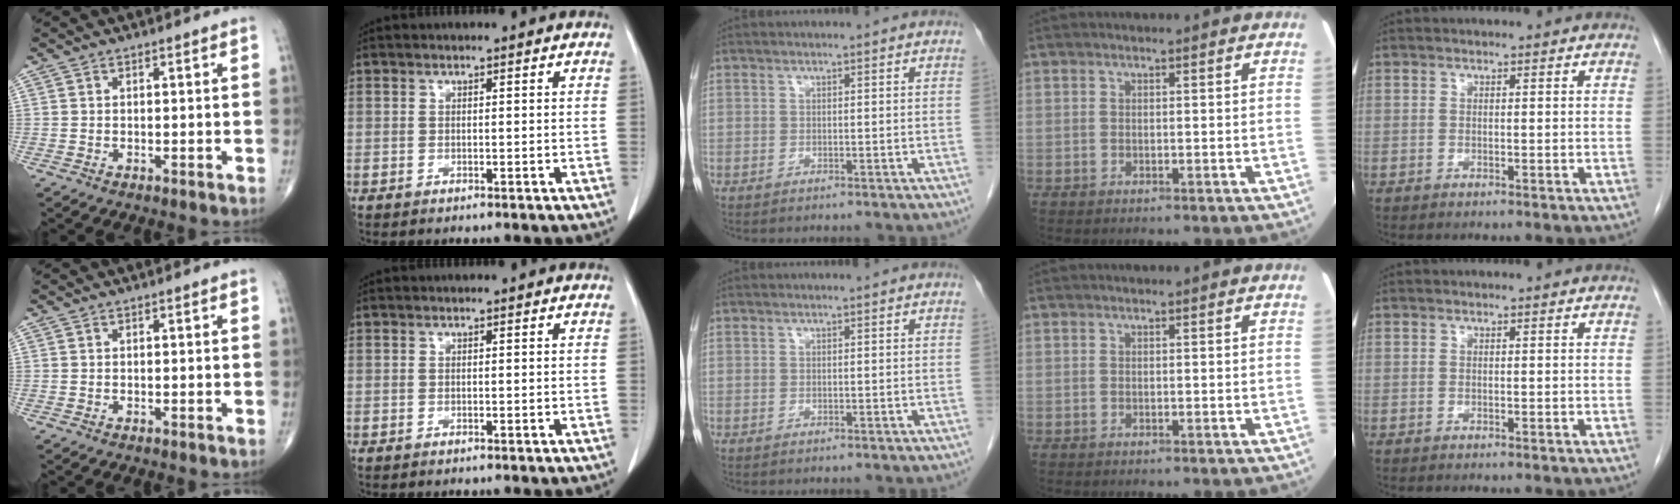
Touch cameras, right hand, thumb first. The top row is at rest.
{}